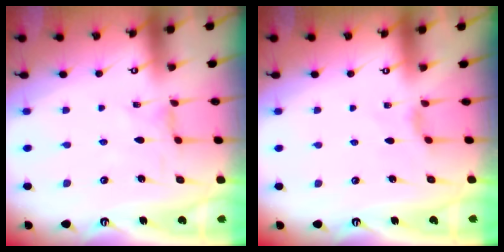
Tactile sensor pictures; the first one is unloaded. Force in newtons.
{"total": 1.6, "press": 1.5, "slide": 0.4}